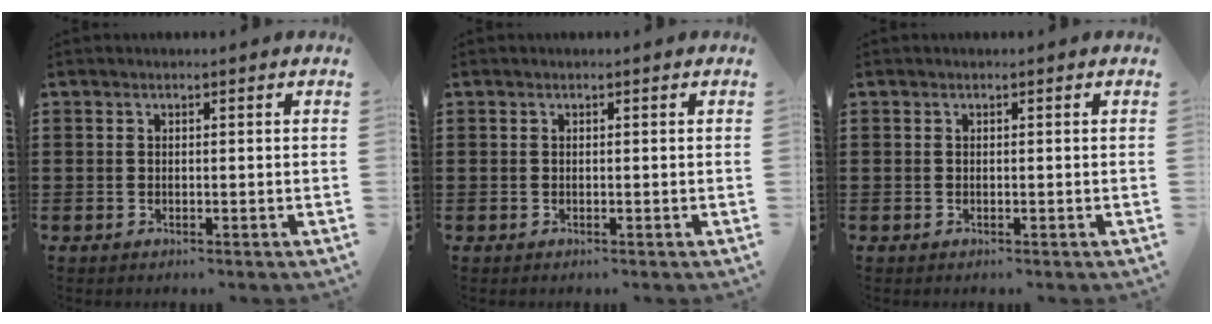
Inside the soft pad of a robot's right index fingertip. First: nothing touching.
{"total": 0.0}
{"total": 0.0}